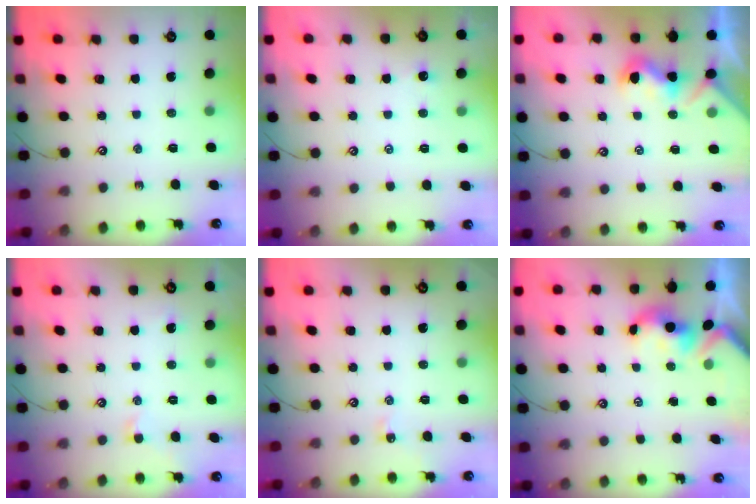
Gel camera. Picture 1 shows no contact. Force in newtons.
{"total": 1.9, "press": 1.9, "slide": 0.3}
{"total": 0.7, "press": 0.5, "slide": 0.4}
{"total": 0.5, "press": 0.2, "slide": 0.5}
{"total": 0.6, "press": 0.5, "slide": 0.4}
{"total": 0.6, "press": 0.4, "slide": 0.4}